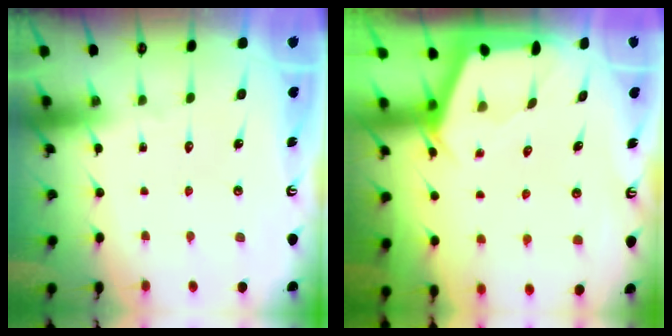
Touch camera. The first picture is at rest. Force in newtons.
{"total": 2.0, "press": 2.0, "slide": 0.3}